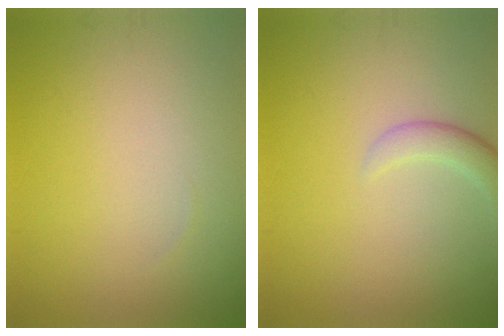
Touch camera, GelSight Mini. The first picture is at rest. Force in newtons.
{"total": 2.3, "press": 2.3, "slide": 0.2}